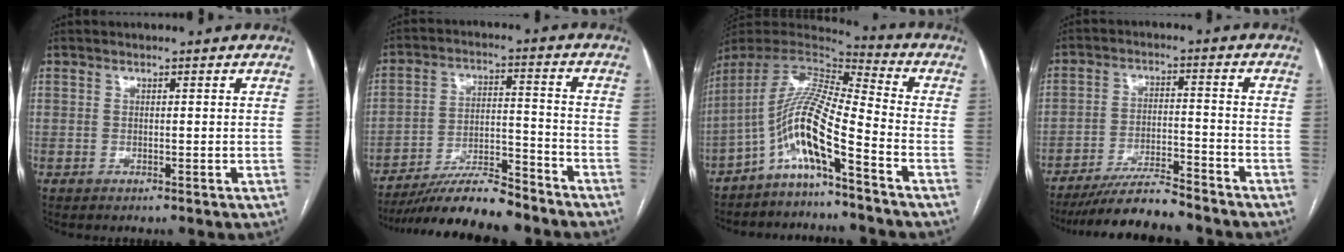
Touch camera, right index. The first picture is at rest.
{"total": 12.7, "force": [-11.4, 1.4, 5.3], "torque": [-0.087, 0.005, -0.198]}
{"total": 11.7, "force": [-6.5, 0.2, 9.7], "torque": [-0.195, 0.010, -0.125]}
{"total": 9.8, "force": [-9.0, 0.8, 4.0], "torque": [-0.066, -0.013, -0.155]}